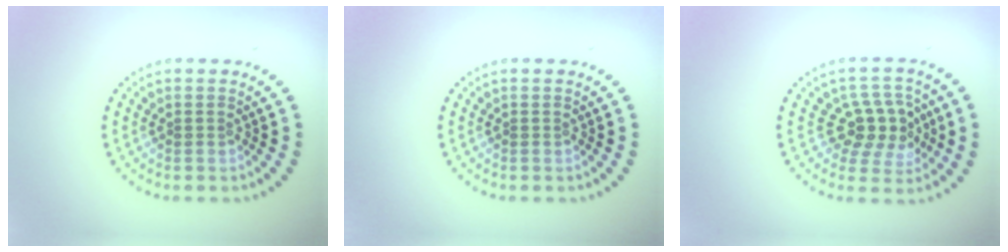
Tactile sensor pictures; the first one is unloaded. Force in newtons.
{"total": 0.0}
{"total": 3.9, "press": 3.6, "slide": 1.5}